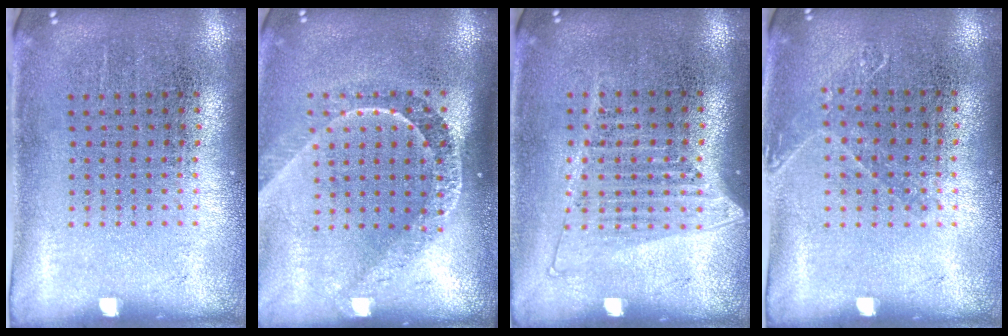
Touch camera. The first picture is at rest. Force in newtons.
{"total": 2.2, "press": 1.6, "slide": 1.4}
{"total": 1.3, "press": 1.2, "slide": 0.6}
{"total": 1.0, "press": 0.9, "slide": 0.3}